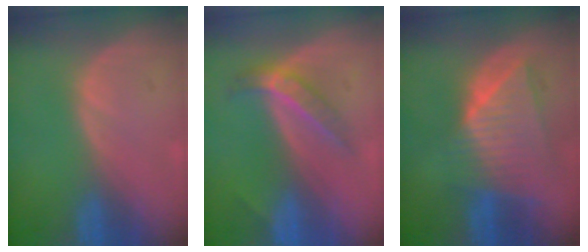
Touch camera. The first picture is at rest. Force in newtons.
{"total": 4.2, "press": 4.0, "slide": 1.1}
{"total": 9.1, "press": 8.0, "slide": 4.3}